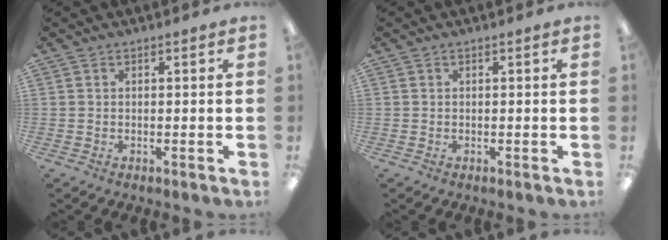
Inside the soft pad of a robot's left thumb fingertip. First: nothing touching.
{"total": 0.0}